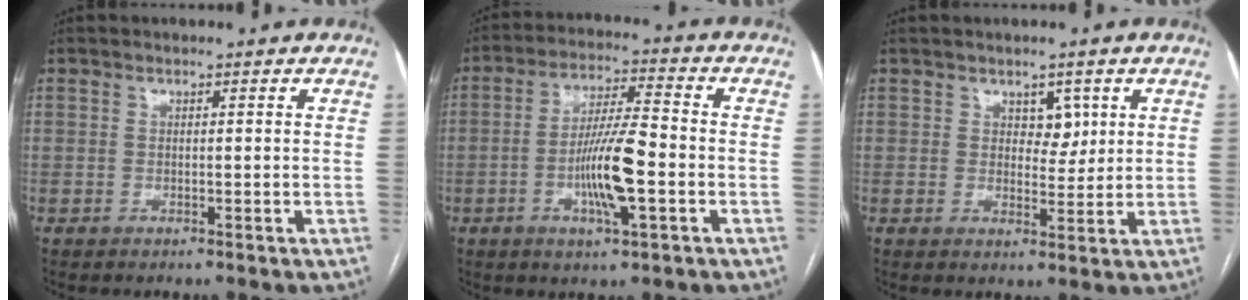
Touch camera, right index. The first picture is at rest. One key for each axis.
{"total": 10.4, "fx": -2.9, "fy": 1.2, "fz": 9.9, "tx": -0.188, "ty": -0.001, "tz": -0.055}
{"total": 3.4, "fx": 1.5, "fy": 2.1, "fz": 2.2, "tx": -0.024, "ty": 0.001, "tz": 0.024}